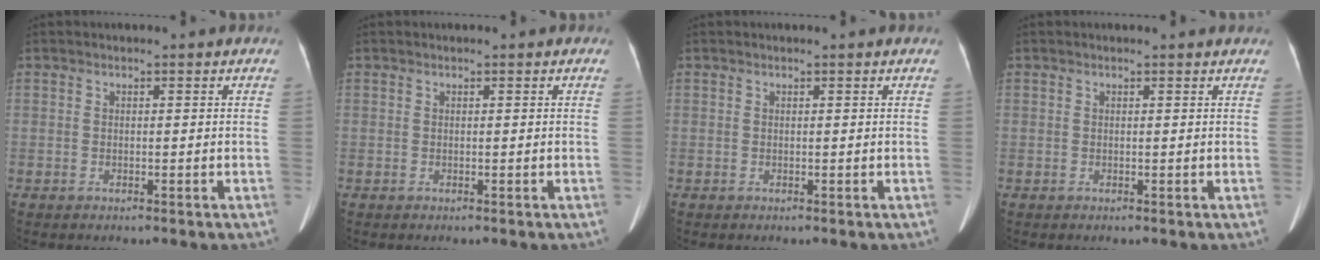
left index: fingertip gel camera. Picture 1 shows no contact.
{"total": 0.6, "force": [0.5, 0.2, 0.2], "torque": [-0.008, 0.010, 0.008]}
{"total": 1.2, "force": [1.1, 0.0, 0.3], "torque": [-0.010, 0.011, 0.012]}
{"total": 1.7, "force": [1.7, 0.1, 0.3], "torque": [-0.010, 0.005, 0.015]}